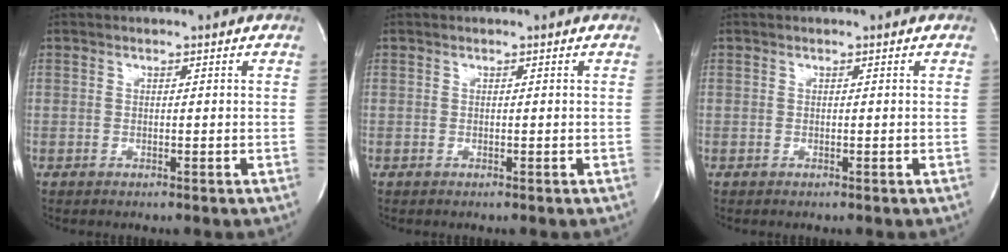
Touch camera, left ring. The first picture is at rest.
{"total": 0.0}
{"total": 0.0}